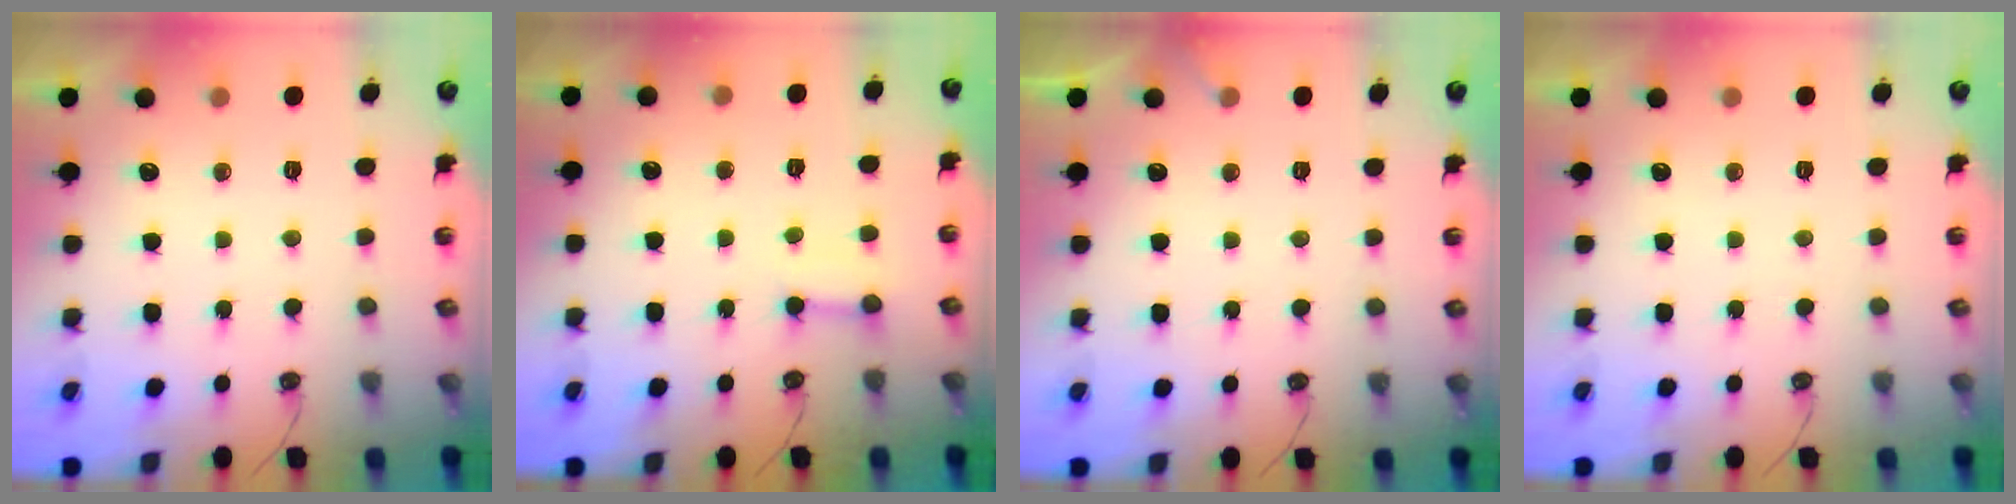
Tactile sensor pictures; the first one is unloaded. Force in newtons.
{"total": 4.4, "press": 4.3, "slide": 0.5}
{"total": 2.4, "press": 2.4, "slide": 0.2}
{"total": 0.0}